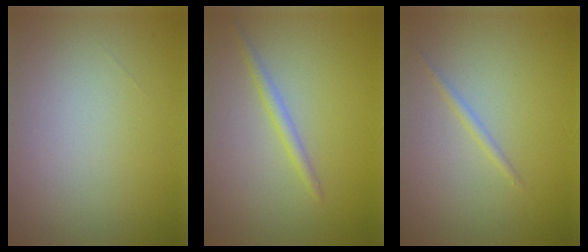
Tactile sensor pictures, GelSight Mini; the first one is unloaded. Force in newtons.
{"total": 1.3, "press": 1.3, "slide": 0.1}
{"total": 0.8, "press": 0.8, "slide": 0.0}